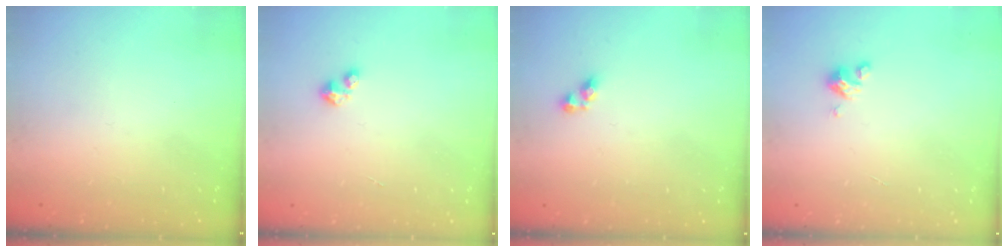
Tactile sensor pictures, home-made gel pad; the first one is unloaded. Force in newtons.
{"total": 1.7, "press": 1.7, "slide": 0.2}
{"total": 4.2, "press": 4.1, "slide": 0.6}
{"total": 3.7, "press": 3.7, "slide": 0.3}